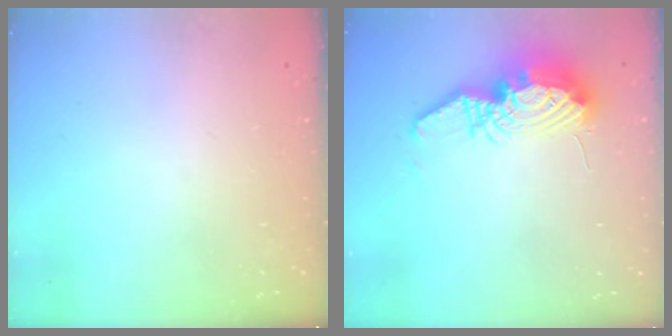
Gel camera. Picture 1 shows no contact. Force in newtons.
{"total": 13.3, "press": 13.2, "slide": 1.7}